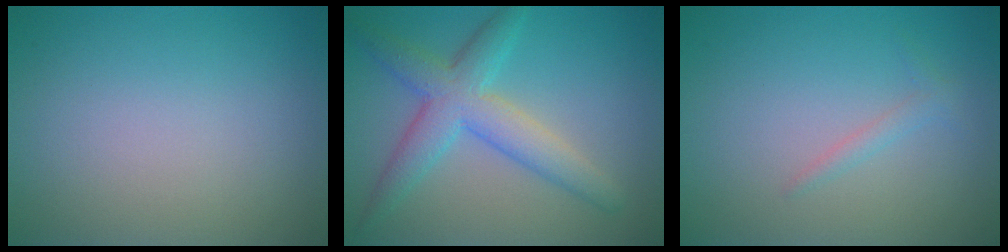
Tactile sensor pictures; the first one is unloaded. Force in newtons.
{"total": 5.1, "press": 5.1, "slide": 0.1}
{"total": 1.0, "press": 1.0, "slide": 0.1}